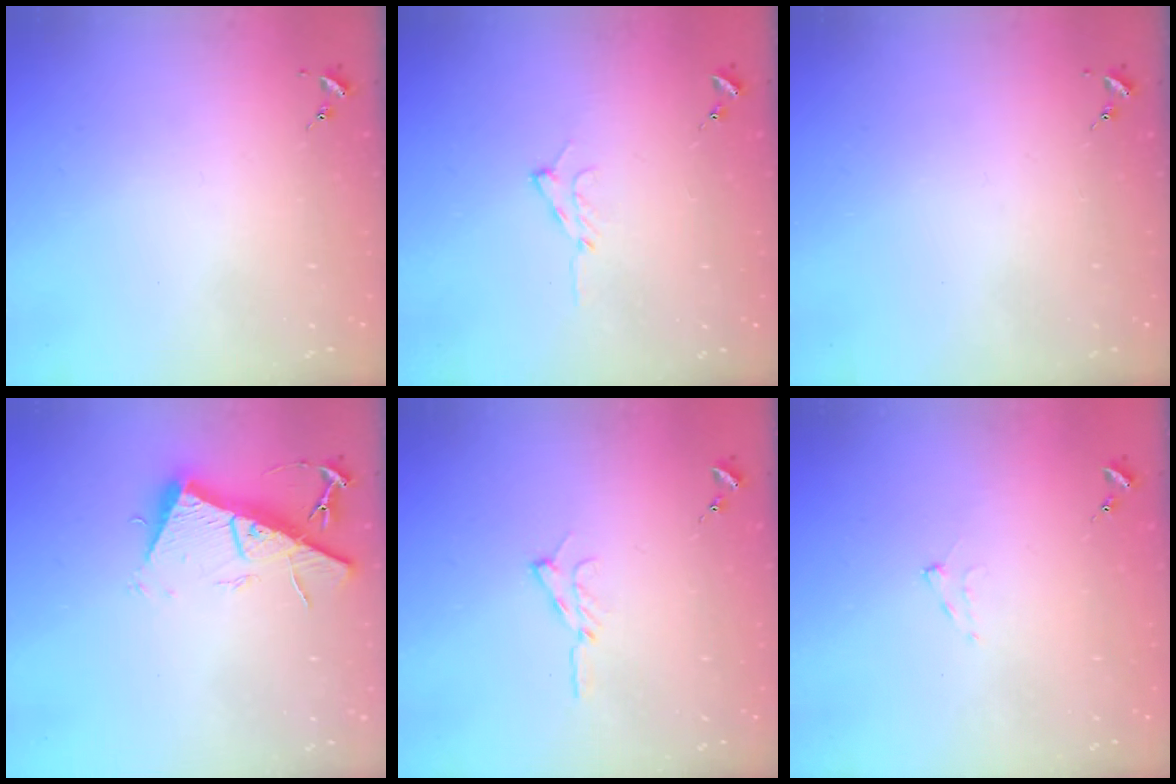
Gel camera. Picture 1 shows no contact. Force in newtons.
{"total": 7.4, "press": 7.3, "slide": 0.8}
{"total": 0.0}
{"total": 14.6, "press": 14.6, "slide": 0.4}
{"total": 6.5, "press": 6.5, "slide": 0.8}
{"total": 6.0, "press": 6.0, "slide": 0.6}